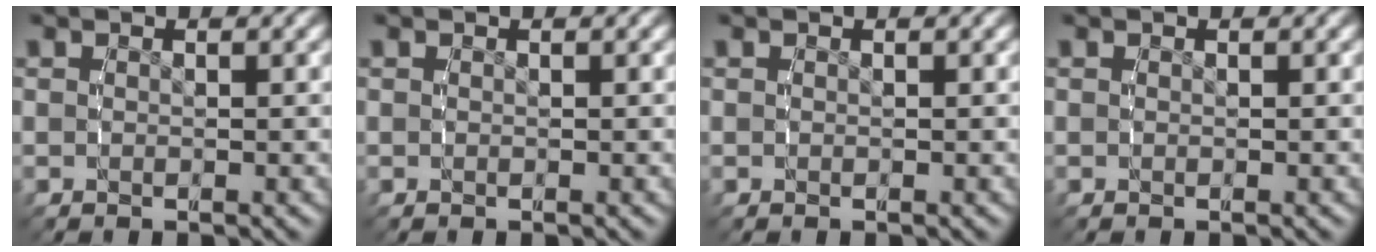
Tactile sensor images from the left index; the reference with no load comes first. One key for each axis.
{"total": 0.0}
{"total": 0.0}
{"total": 0.0}